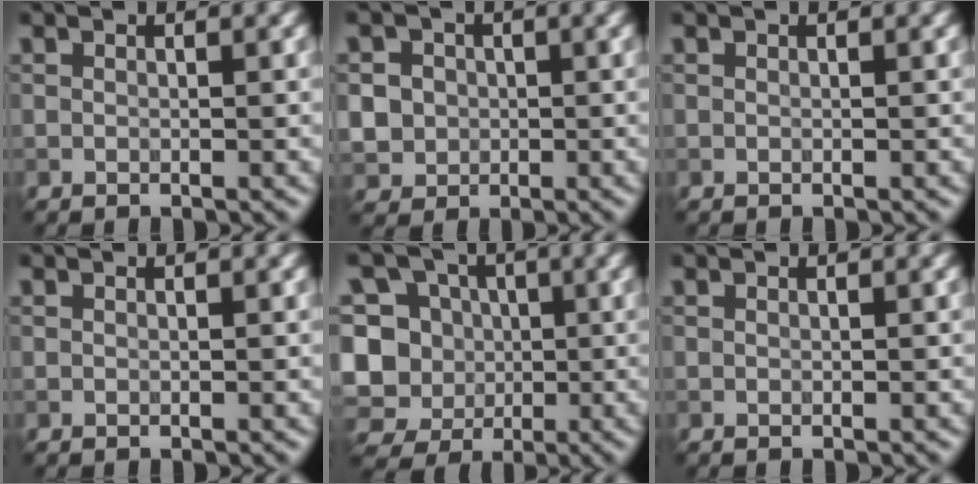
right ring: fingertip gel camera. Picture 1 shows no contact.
{"total": 4.6, "force": [0.1, 4.3, 1.5], "torque": [-0.028, 0.017, -0.005]}
{"total": 0.0}
{"total": 0.0}
{"total": 14.8, "force": [-1.4, 14.0, 4.7], "torque": [-0.141, 0.011, -0.044]}
{"total": 0.0}